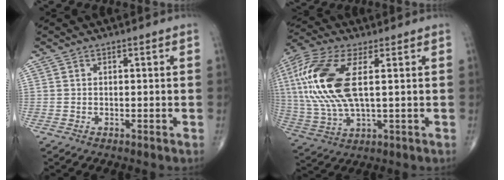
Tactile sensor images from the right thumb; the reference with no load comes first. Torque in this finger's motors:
{"motor_torque": [0.16, 0.90, 1.93, 0.53, 0.69]}